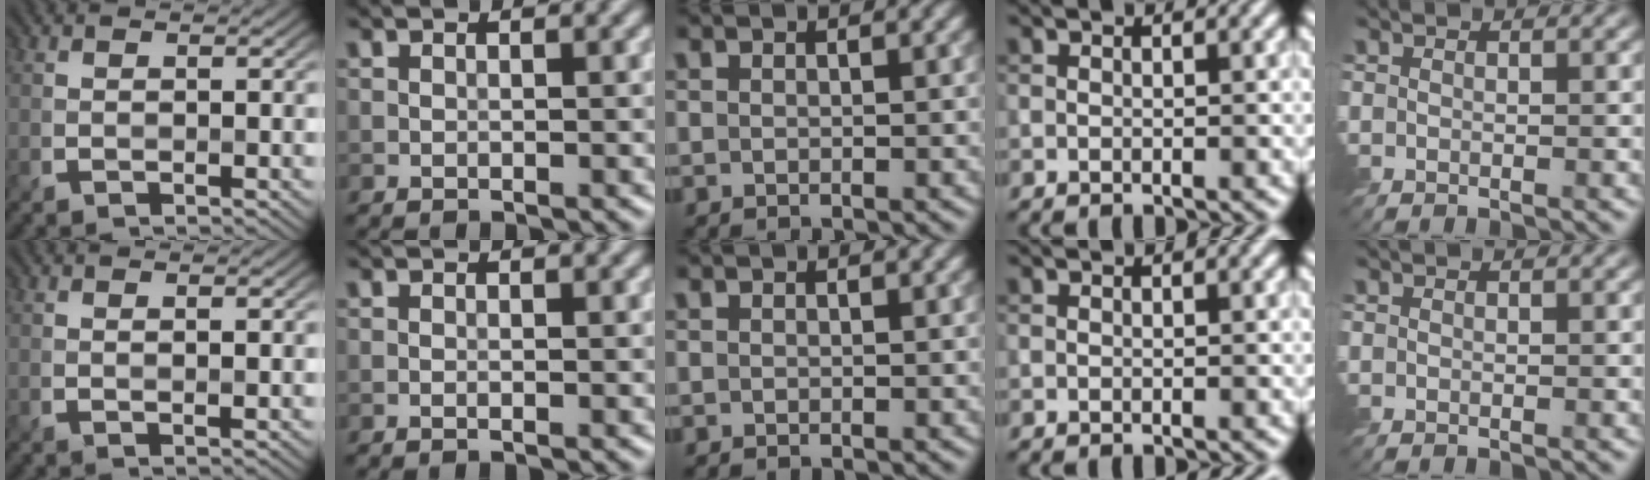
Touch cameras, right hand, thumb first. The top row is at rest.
{"thumb": {"total": 0.5, "force": [0.2, 0.1, 0.5], "torque": [-0.010, 0.003, 0.004]}}